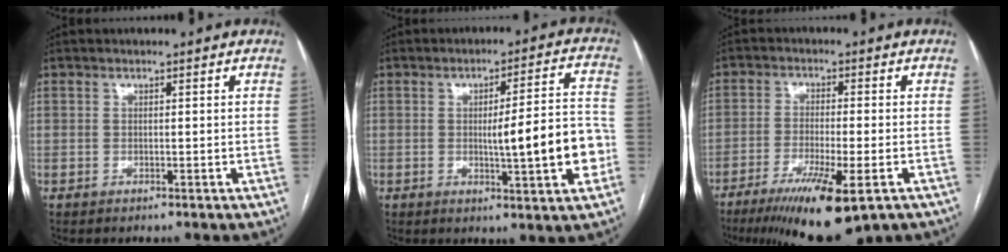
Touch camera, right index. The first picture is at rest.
{"total": 11.6, "force": [-1.9, 1.1, 11.4], "torque": [-0.156, 0.012, -0.024]}
{"total": 13.1, "force": [-7.9, 1.8, 10.2], "torque": [-0.165, -0.033, -0.123]}